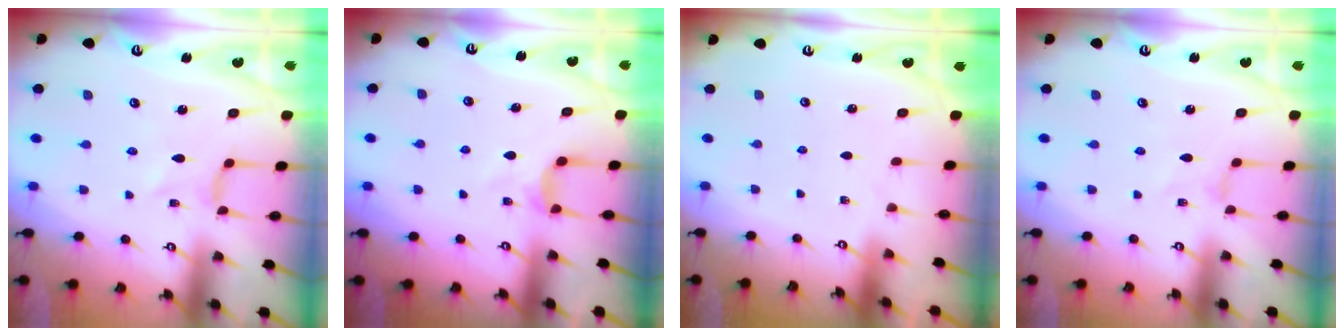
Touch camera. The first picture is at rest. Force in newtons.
{"total": 4.2, "press": 4.1, "slide": 0.6}
{"total": 0.0}
{"total": 0.0}